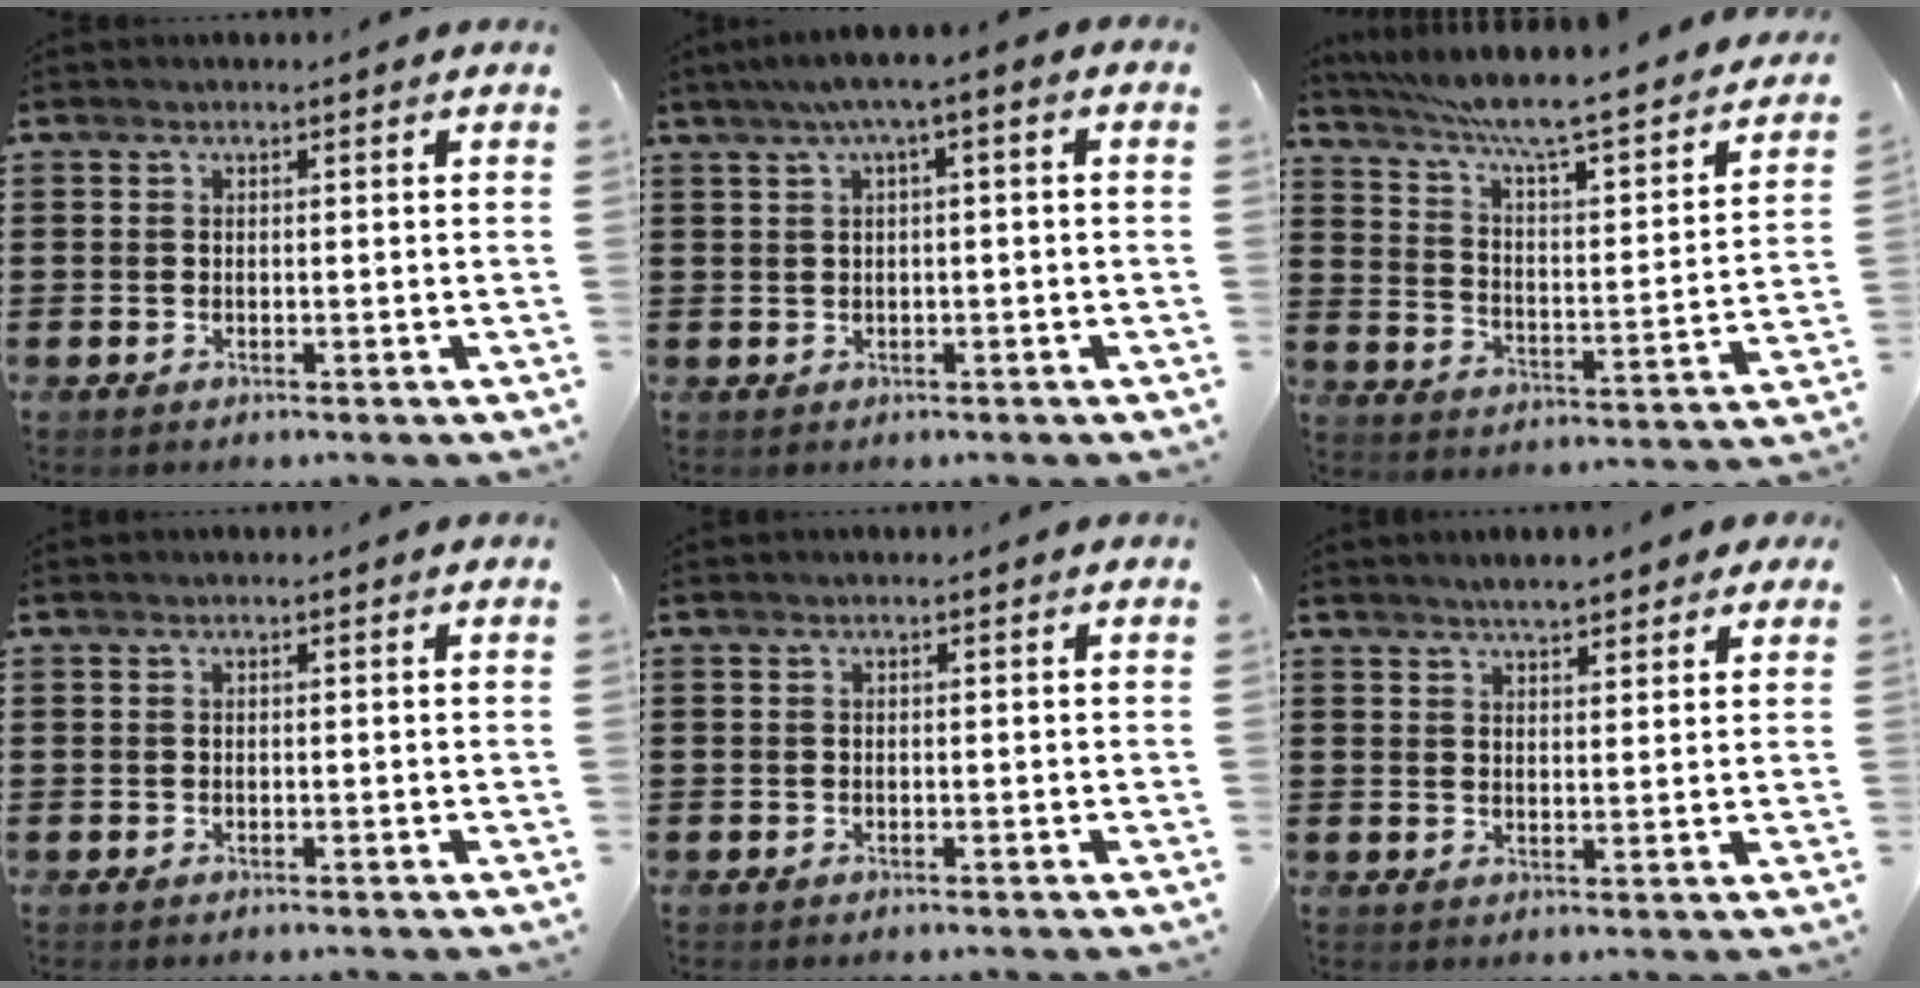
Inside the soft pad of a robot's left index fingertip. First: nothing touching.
{"total": 3.0, "force": [-0.2, 0.3, 3.0], "torque": [-0.053, 0.004, -0.008]}
{"total": 6.5, "force": [5.2, 0.1, 3.8], "torque": [-0.097, -0.048, 0.078]}
{"total": 0.0}
{"total": 0.0}
{"total": 3.5, "force": [3.1, 0.7, 1.5], "torque": [-0.037, 0.003, 0.057]}